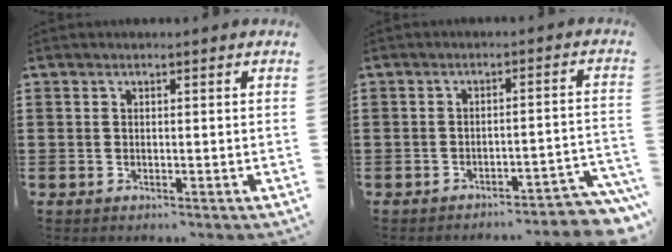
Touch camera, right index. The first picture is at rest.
{"total": 3.6, "force": [-3.4, 0.0, 1.2], "torque": [-0.023, -0.006, -0.071]}